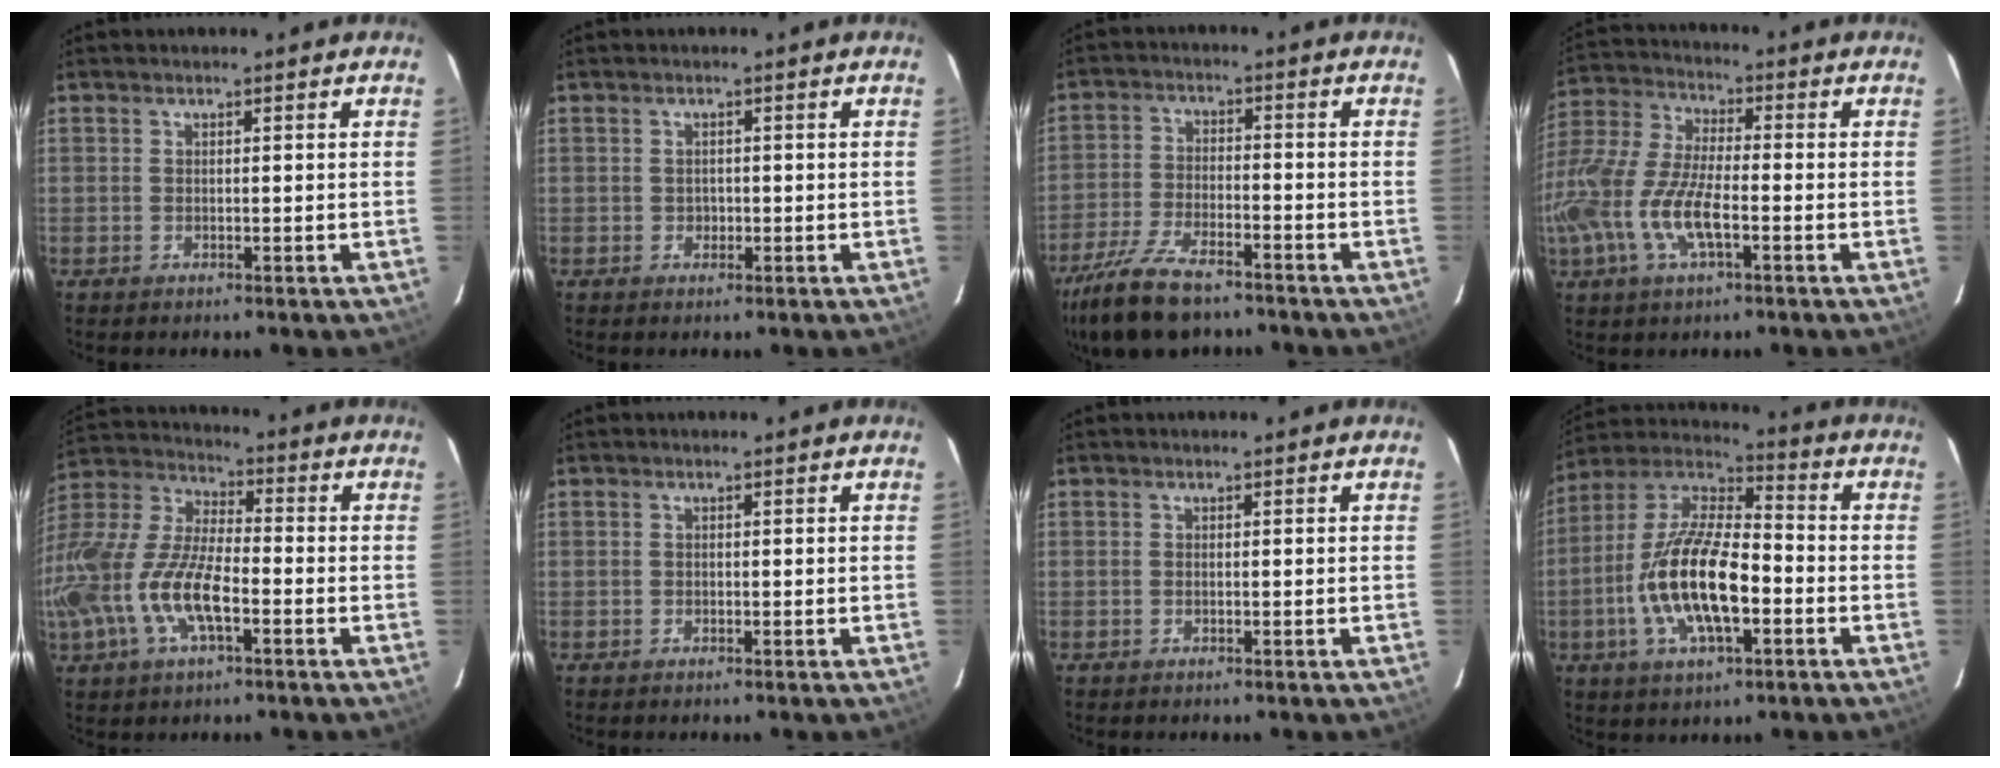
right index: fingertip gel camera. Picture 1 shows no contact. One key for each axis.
{"total": 1.2, "fx": -0.3, "fy": 1.2, "fz": 0.2, "tx": 0.001, "ty": 0.002, "tz": 0.000}
{"total": 13.6, "fx": -10.3, "fy": 4.6, "fz": 7.6, "tx": -0.178, "ty": -0.027, "tz": -0.189}
{"total": 16.8, "fx": -5.1, "fy": 6.4, "fz": 14.7, "tx": -0.318, "ty": -0.013, "tz": -0.108}
{"total": 21.3, "fx": -6.4, "fy": 9.4, "fz": 18.0, "tx": -0.391, "ty": -0.020, "tz": -0.128}
{"total": 0.0}
{"total": 0.0}
{"total": 17.9, "fx": -4.7, "fy": 6.8, "fz": 15.8, "tx": -0.321, "ty": -0.002, "tz": -0.092}